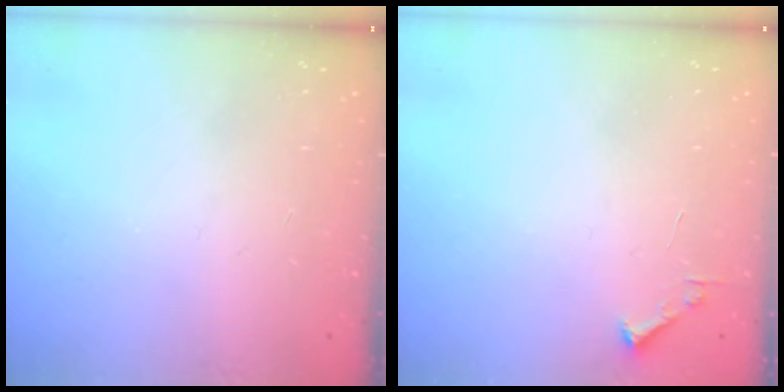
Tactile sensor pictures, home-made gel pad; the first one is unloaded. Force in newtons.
{"total": 1.7, "press": 1.7, "slide": 0.2}